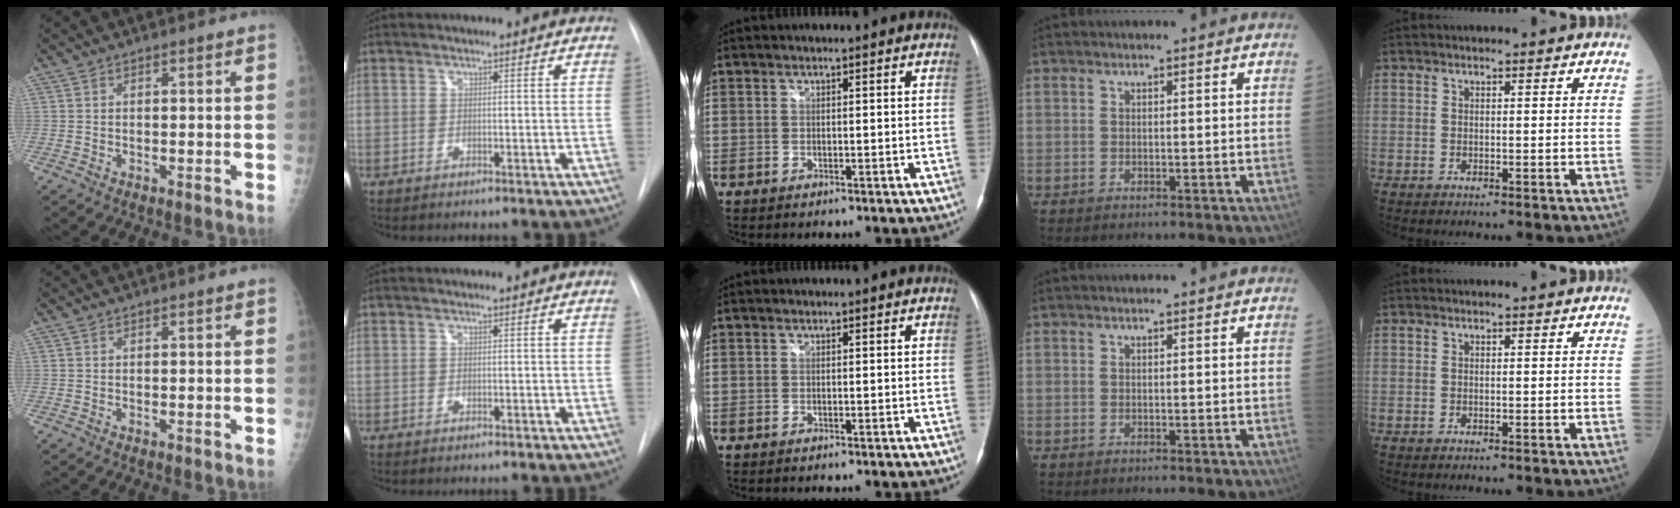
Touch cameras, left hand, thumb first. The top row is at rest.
{}